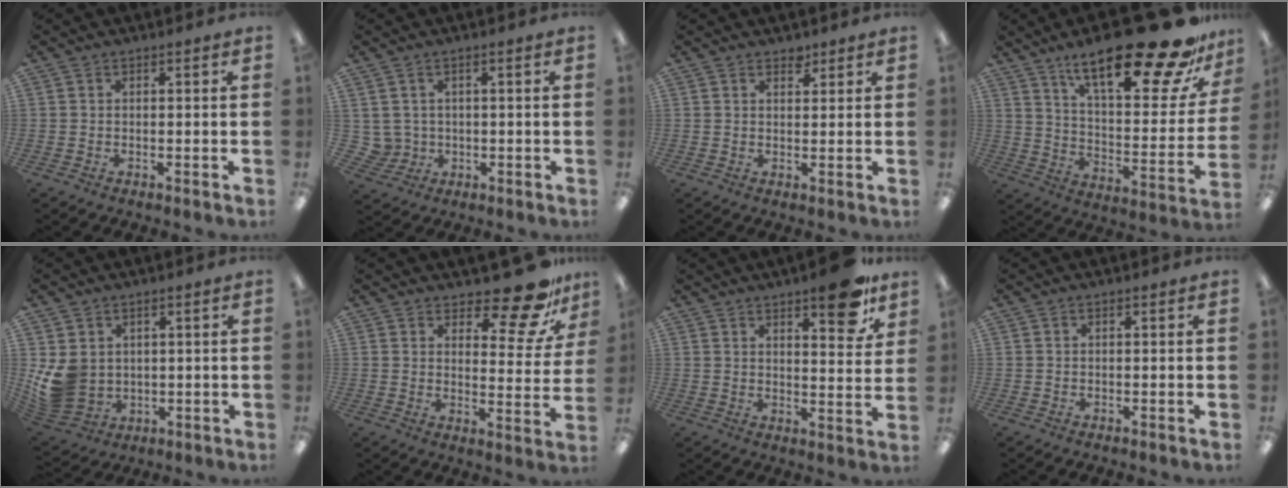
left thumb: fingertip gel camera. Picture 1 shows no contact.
{"total": 4.0, "force": [1.1, 3.8, 0.5], "torque": [-0.023, -0.001, 0.021]}
{"total": 2.2, "force": [1.9, 1.0, 0.6], "torque": [0.004, -0.009, 0.032]}
{"total": 28.5, "force": [19.6, 8.1, 19.1], "torque": [-0.280, -0.127, 0.315]}
{"total": 9.0, "force": [1.3, 7.8, 4.2], "torque": [-0.104, -0.013, 0.028]}
{"total": 14.4, "force": [11.1, 4.9, 7.7], "torque": [-0.097, -0.083, 0.188]}
{"total": 11.0, "force": [7.9, 3.6, 6.9], "torque": [-0.072, -0.049, 0.127]}
{"total": 0.0}